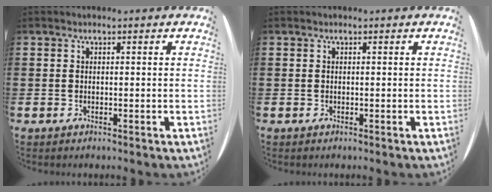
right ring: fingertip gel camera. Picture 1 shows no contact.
{"total": 0.0}